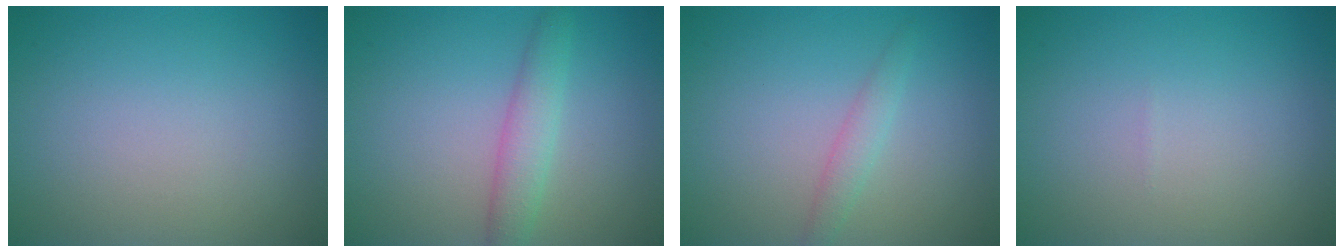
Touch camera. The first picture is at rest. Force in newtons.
{"total": 2.7, "press": 2.7, "slide": 0.0}
{"total": 1.5, "press": 1.5, "slide": 0.0}
{"total": 0.0}